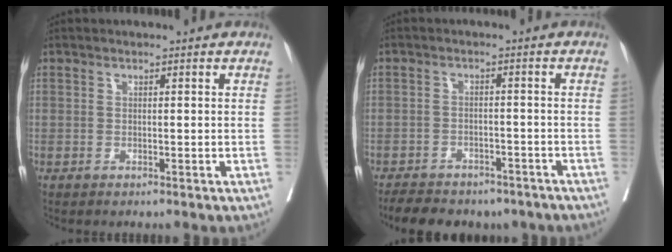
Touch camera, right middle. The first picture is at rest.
{"total": 13.1, "force": [-10.6, 5.7, 5.1], "torque": [-0.098, 0.000, -0.133]}